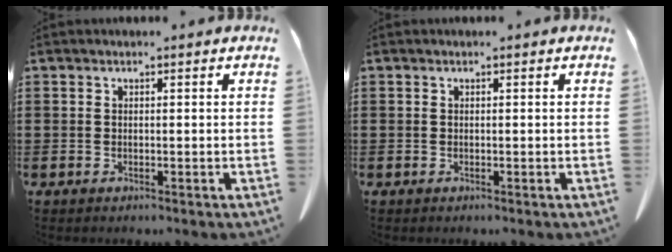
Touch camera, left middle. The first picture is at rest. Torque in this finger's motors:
{"motor_torque": [0.07, -0.08, -0.02, -0.01]}